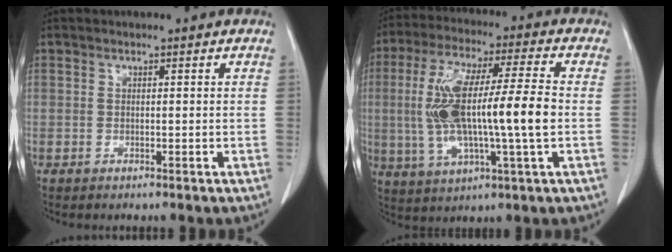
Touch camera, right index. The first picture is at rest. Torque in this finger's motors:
{"motor_torque": [2.14, 0.00, 1.02, 0.21]}